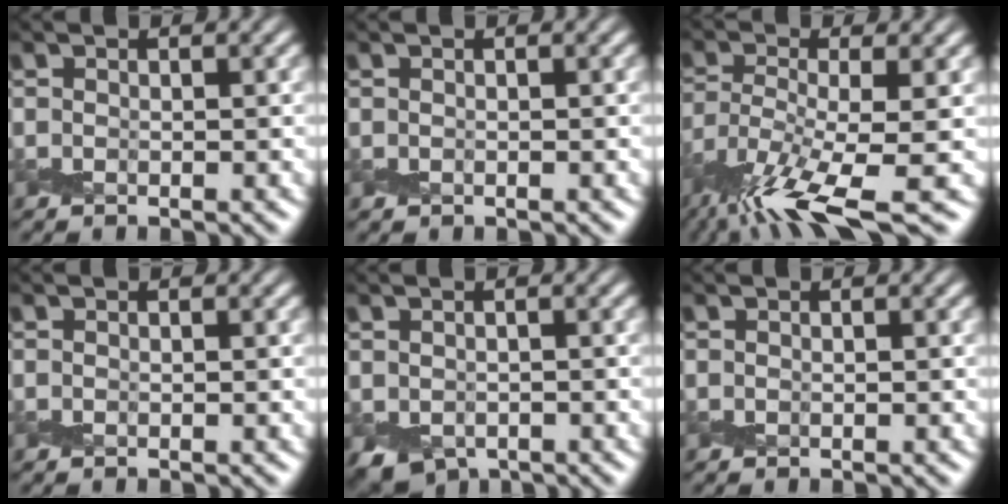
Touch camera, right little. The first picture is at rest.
{"total": 0.0}
{"total": 9.4, "force": [-6.2, 1.6, 6.8], "torque": [-0.128, -0.015, -0.122]}
{"total": 0.0}
{"total": 1.8, "force": [-0.3, 1.5, 0.9], "torque": [-0.017, -0.004, -0.008]}
{"total": 0.0}